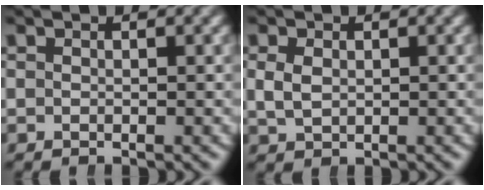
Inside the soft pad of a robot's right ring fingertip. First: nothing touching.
{"total": 2.7, "force": [0.4, 2.2, 1.5], "torque": [-0.037, -0.006, 0.014]}